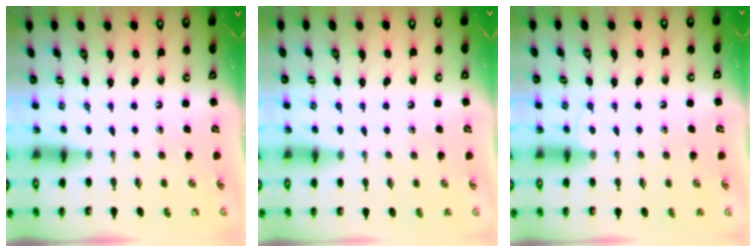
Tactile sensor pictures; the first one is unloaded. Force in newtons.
{"total": 1.7, "press": 1.7, "slide": 0.1}
{"total": 5.2, "press": 5.1, "slide": 0.5}